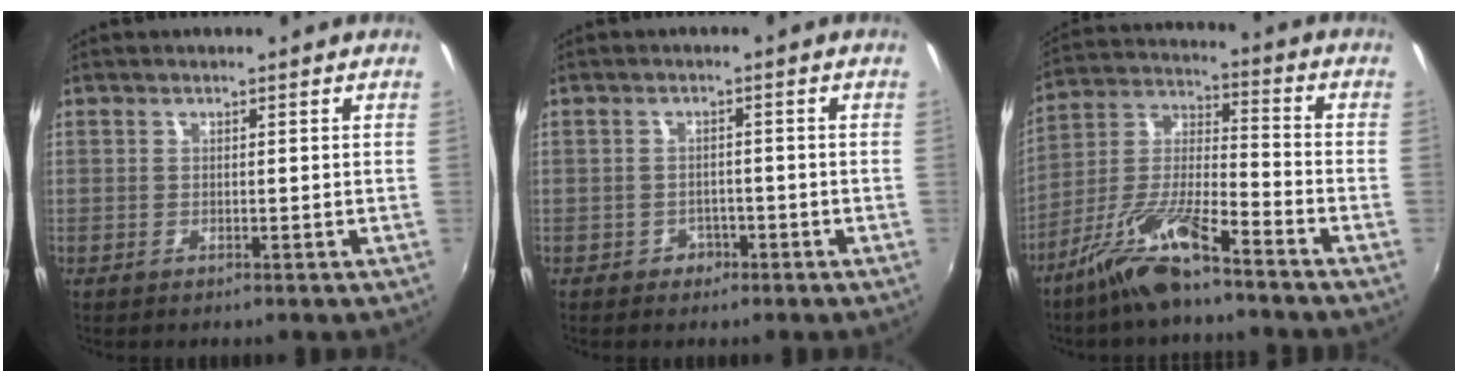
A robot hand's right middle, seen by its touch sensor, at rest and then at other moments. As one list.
[{"total": 2.5, "force": [-1.4, 2.1, 0.3], "torque": [-0.008, 0.003, -0.020]}, {"total": 12.4, "force": [-8.8, 1.9, 8.5], "torque": [-0.175, 0.001, -0.170]}]